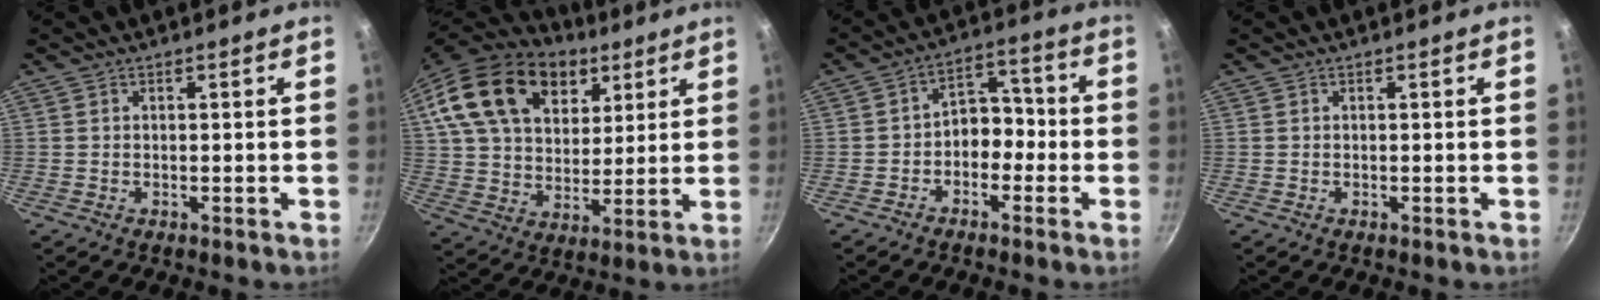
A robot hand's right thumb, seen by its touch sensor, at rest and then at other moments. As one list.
[{"total": 24.0, "force": [12.0, 15.5, 13.8], "torque": [-0.229, -0.013, 0.210]}, {"total": 6.6, "force": [-2.0, 4.9, 3.9], "torque": [-0.008, 0.041, -0.043]}, {"total": 0.0}]